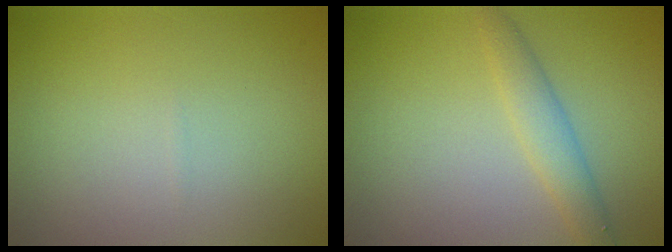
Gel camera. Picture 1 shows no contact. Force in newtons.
{"total": 2.4, "press": 2.4, "slide": 0.1}